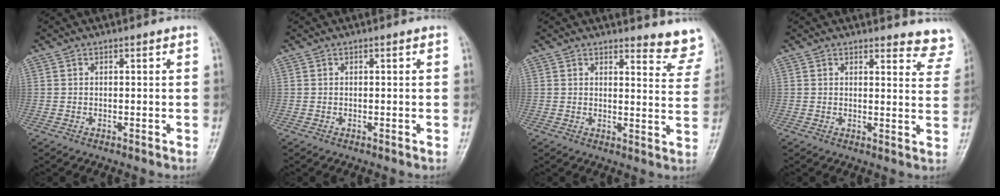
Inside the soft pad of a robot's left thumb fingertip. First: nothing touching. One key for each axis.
{"total": 0.0}
{"total": 7.9, "fx": 7.7, "fy": 1.6, "fz": 1.1, "tx": 0.017, "ty": -0.074, "tz": 0.068}
{"total": 7.8, "fx": 7.5, "fy": 2.0, "fz": 0.5, "tx": 0.038, "ty": -0.057, "tz": 0.055}